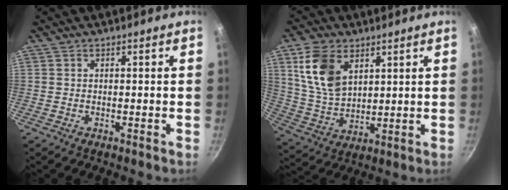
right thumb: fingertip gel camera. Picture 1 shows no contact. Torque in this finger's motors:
{"motor_torque": [-0.38, 2.29, 0.18, 0.00, 0.10]}